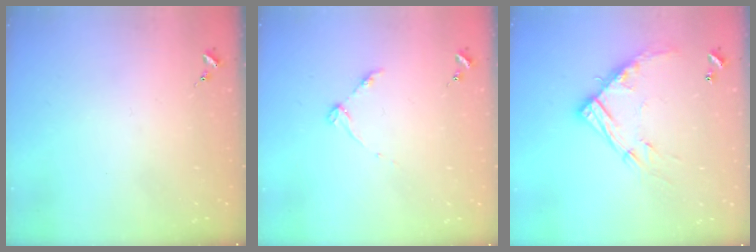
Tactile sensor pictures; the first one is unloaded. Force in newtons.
{"total": 4.0, "press": 4.0, "slide": 0.5}
{"total": 13.8, "press": 13.8, "slide": 1.0}